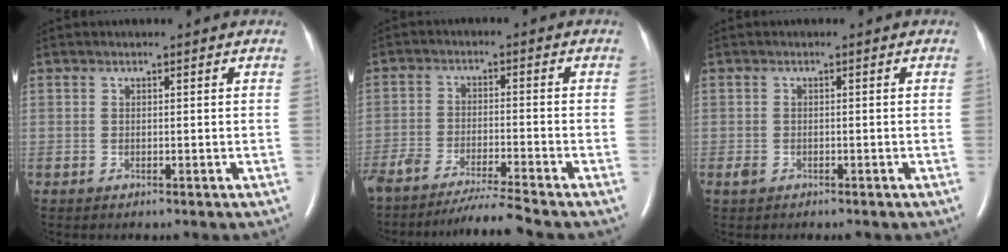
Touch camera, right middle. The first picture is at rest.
{"total": 8.7, "force": [-7.9, -1.7, 3.2], "torque": [-0.043, -0.024, -0.138]}
{"total": 1.5, "force": [-0.9, 0.8, 0.9], "torque": [-0.024, -0.001, -0.011]}